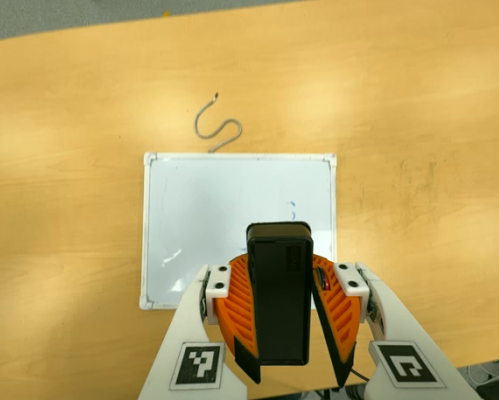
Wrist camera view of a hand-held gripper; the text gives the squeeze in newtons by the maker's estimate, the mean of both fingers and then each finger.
{"total": 10.9, "left": 10.0, "right": 11.8}